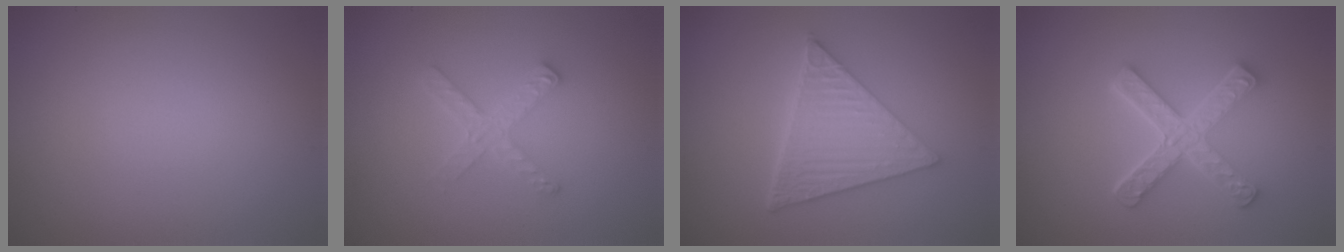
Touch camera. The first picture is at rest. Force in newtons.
{"total": 2.2, "press": 2.2, "slide": 0.3}
{"total": 6.3, "press": 4.7, "slide": 4.2}
{"total": 5.1, "press": 3.9, "slide": 3.3}